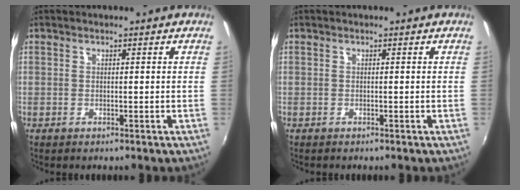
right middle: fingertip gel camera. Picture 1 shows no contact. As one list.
[{"total": 0.0}]